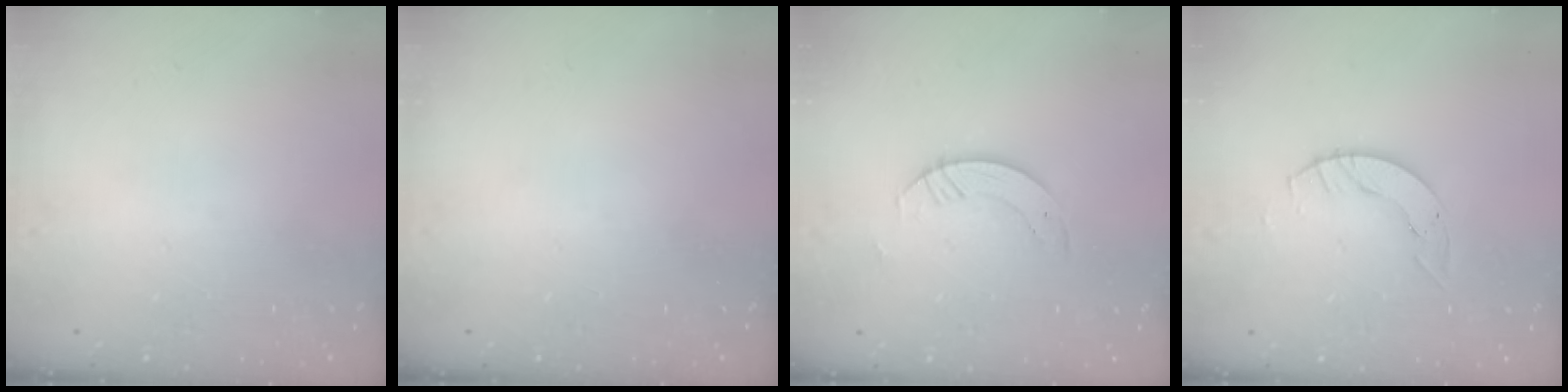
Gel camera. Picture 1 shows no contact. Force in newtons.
{"total": 0.0}
{"total": 3.2, "press": 3.1, "slide": 0.3}
{"total": 4.0, "press": 4.0, "slide": 0.5}